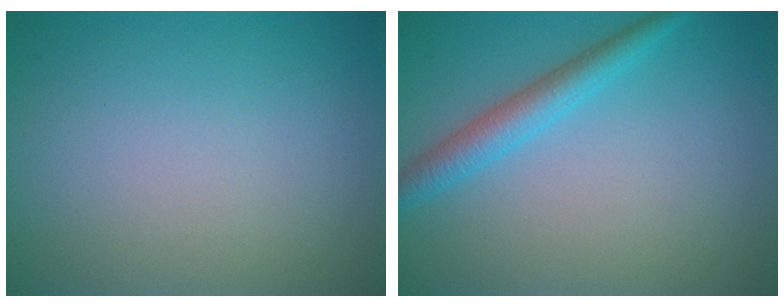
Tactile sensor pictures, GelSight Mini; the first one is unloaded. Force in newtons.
{"total": 3.1, "press": 3.1, "slide": 0.0}